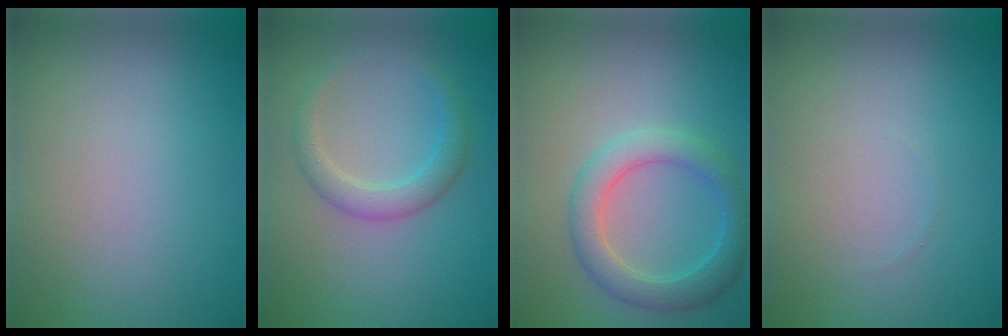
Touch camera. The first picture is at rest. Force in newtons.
{"total": 2.6, "press": 2.6, "slide": 0.1}
{"total": 3.6, "press": 3.6, "slide": 0.1}
{"total": 0.0}